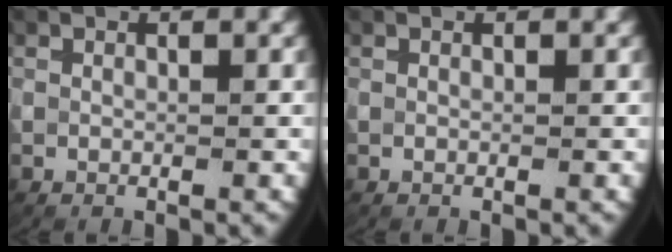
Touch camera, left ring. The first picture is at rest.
{"total": 0.0}